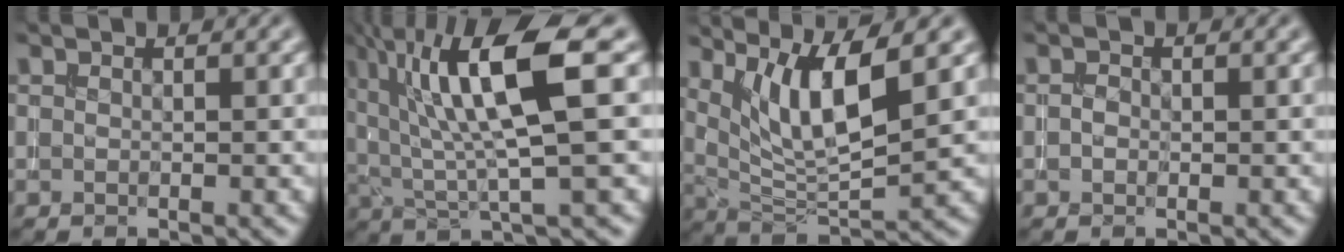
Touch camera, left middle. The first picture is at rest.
{"total": 10.2, "force": [3.4, 2.2, 9.4], "torque": [-0.164, 0.000, 0.064]}
{"total": 7.2, "force": [3.0, 1.9, 6.3], "torque": [-0.111, -0.013, 0.060]}
{"total": 0.7, "force": [-0.2, 0.6, 0.4], "torque": [-0.007, -0.001, -0.006]}